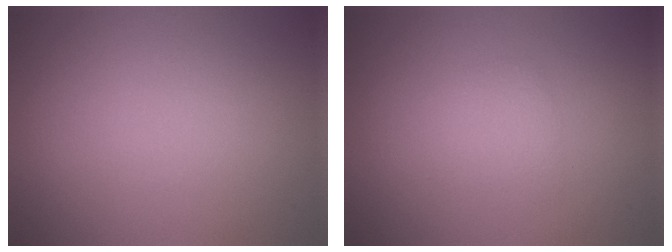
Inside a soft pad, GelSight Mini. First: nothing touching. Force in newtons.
{"total": 1.7, "press": 1.7, "slide": 0.0}